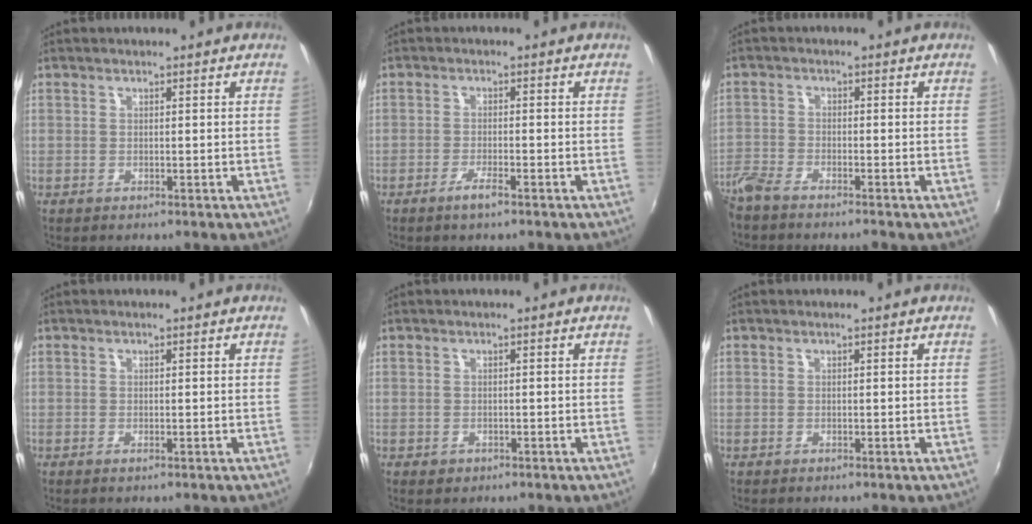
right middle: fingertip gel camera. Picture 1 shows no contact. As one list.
[{"total": 2.8, "force": [-2.0, 0.3, 2.0], "torque": [-0.048, -0.004, -0.040]}, {"total": 5.0, "force": [-4.6, 0.8, 1.9], "torque": [-0.057, -0.015, -0.096]}, {"total": 0.0}, {"total": 1.3, "force": [-0.6, 1.0, 0.4], "torque": [-0.008, -0.004, -0.007]}, {"total": 0.0}]